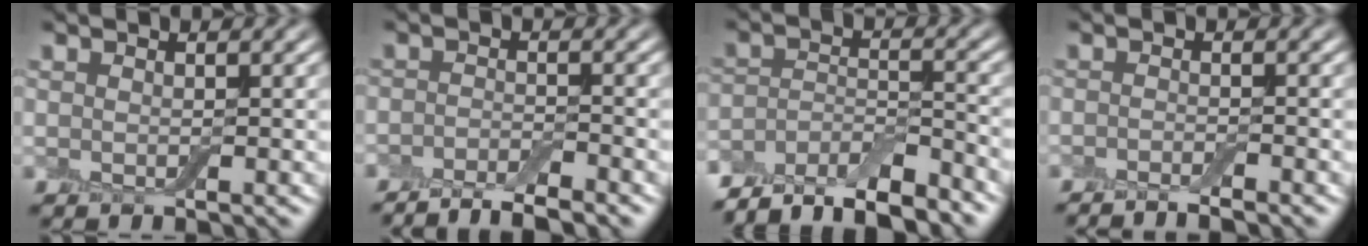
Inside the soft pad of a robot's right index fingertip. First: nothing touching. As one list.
[{"total": 4.7, "force": [-3.9, 1.2, 2.2], "torque": [-0.032, -0.002, -0.072]}, {"total": 8.1, "force": [-7.1, 2.2, 3.2], "torque": [-0.056, -0.002, -0.125]}, {"total": 2.4, "force": [-2.2, 0.2, 1.0], "torque": [-0.013, 0.004, -0.036]}]